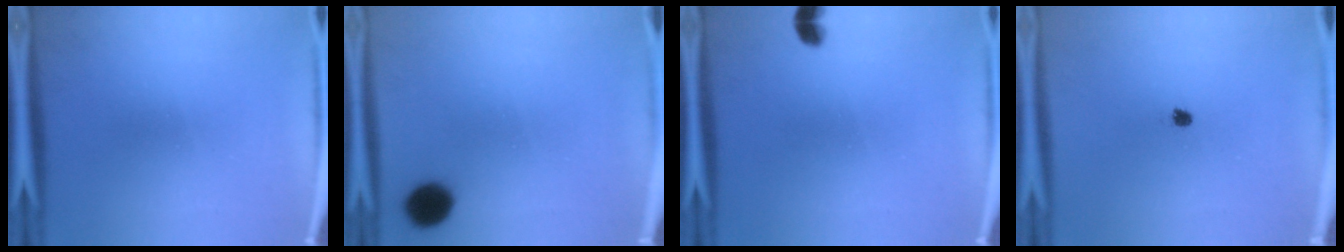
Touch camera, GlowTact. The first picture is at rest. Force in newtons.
{"total": 8.7}
{"total": 1.8}
{"total": 1.3}